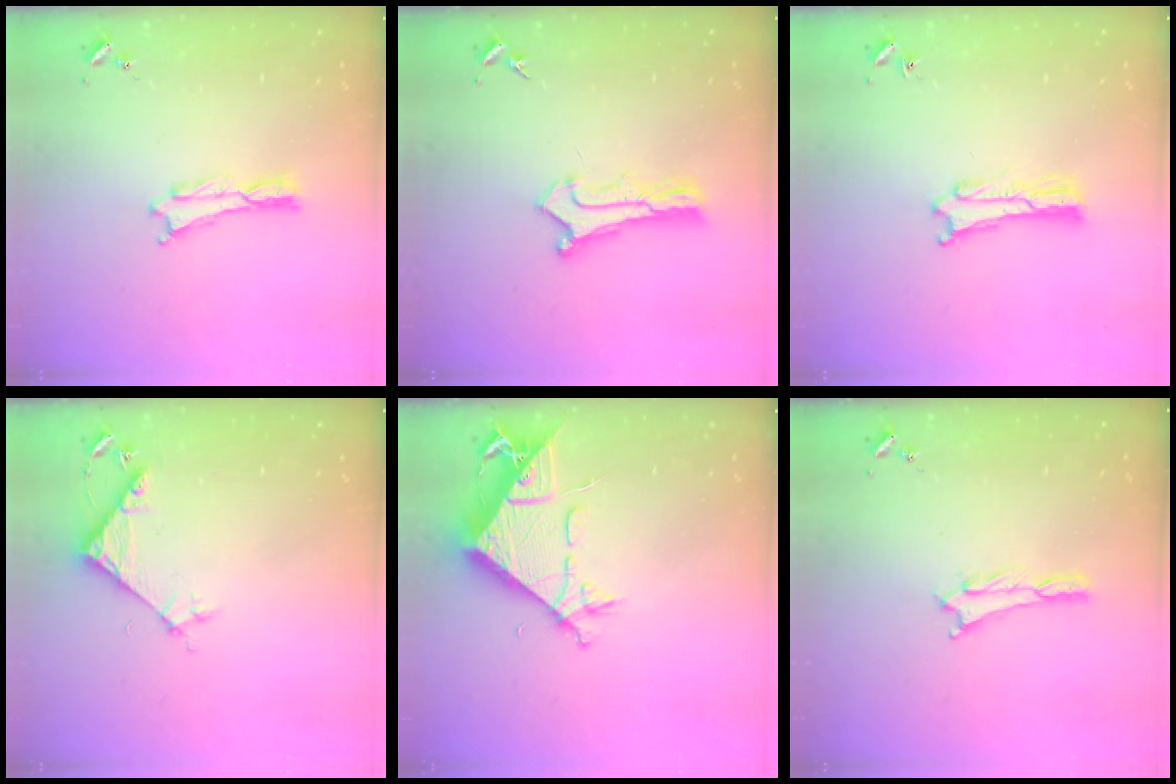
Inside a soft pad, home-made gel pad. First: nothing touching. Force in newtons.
{"total": 1.1, "press": 1.1, "slide": 0.1}
{"total": 0.9, "press": 0.9, "slide": 0.2}
{"total": 5.4, "press": 5.4, "slide": 0.4}
{"total": 9.8, "press": 9.7, "slide": 0.9}
{"total": 0.7, "press": 0.7, "slide": 0.2}